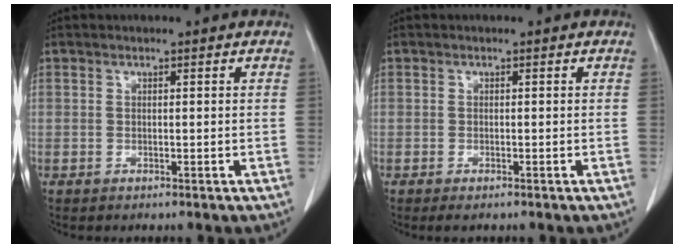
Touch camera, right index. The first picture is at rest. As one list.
[{"total": 1.0, "force": [-0.7, 0.2, 0.7], "torque": [-0.009, -0.002, -0.008]}]